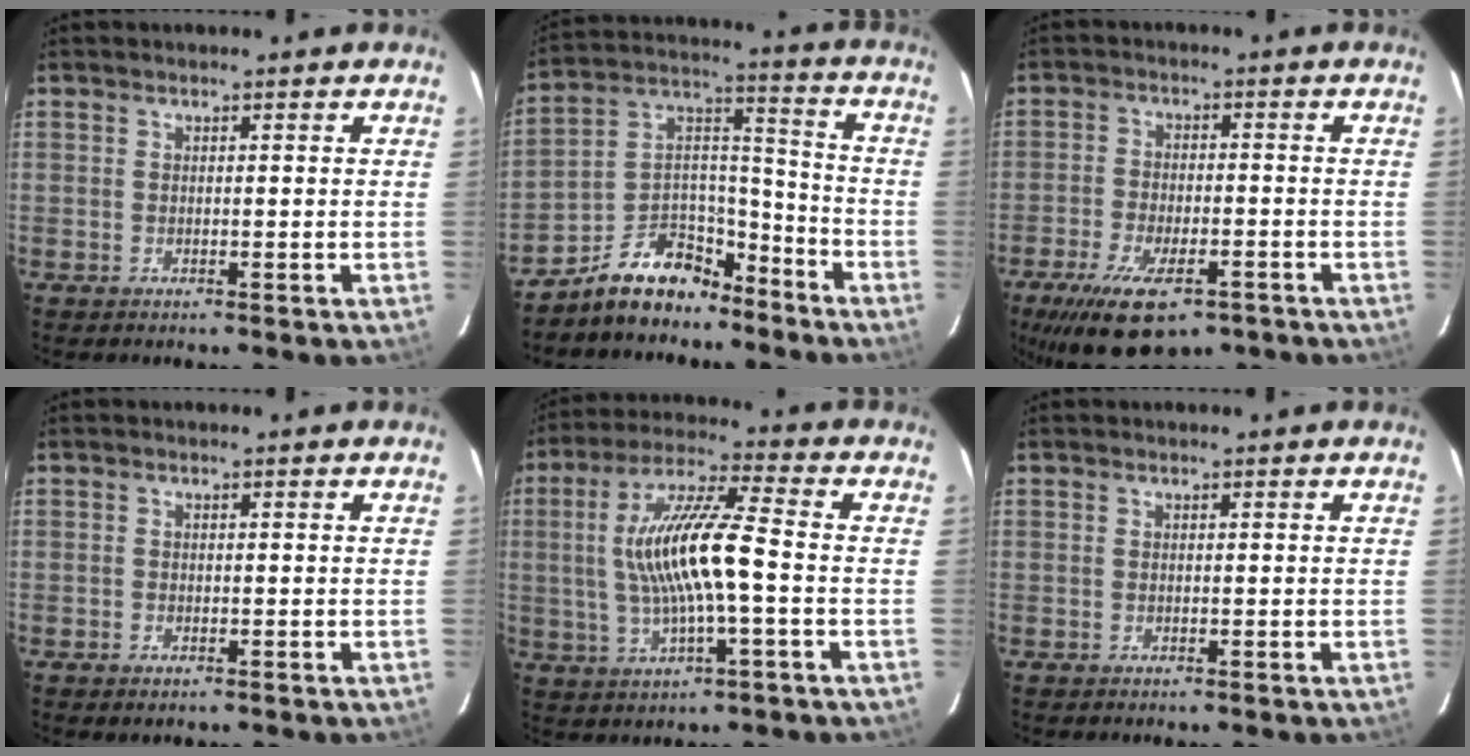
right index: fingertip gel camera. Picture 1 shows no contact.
{"total": 12.7, "force": [-9.7, 6.8, 4.7], "torque": [-0.092, 0.068, -0.158]}
{"total": 14.6, "force": [-9.2, 6.0, 9.6], "torque": [-0.200, -0.031, -0.148]}
{"total": 0.9, "force": [-0.6, 0.6, 0.4], "torque": [-0.006, -0.001, -0.011]}
{"total": 13.8, "force": [-0.7, 2.1, 13.6], "torque": [-0.259, 0.010, -0.014]}
{"total": 0.0}